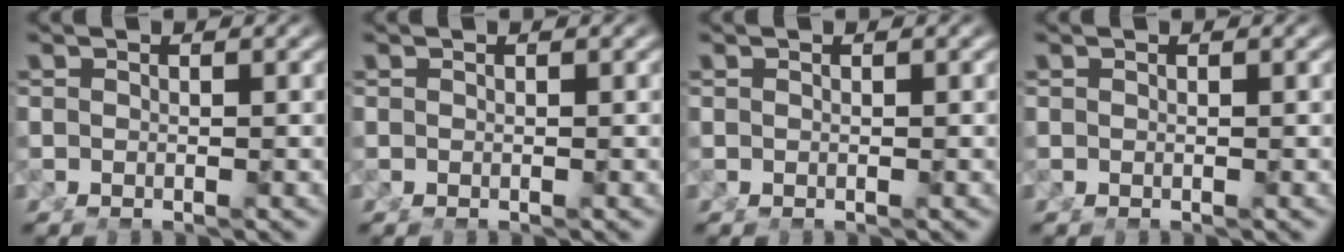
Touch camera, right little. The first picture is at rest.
{"total": 0.0}
{"total": 0.0}
{"total": 0.0}